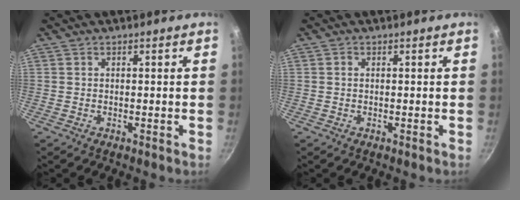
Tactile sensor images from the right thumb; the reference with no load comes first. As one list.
[{"total": 0.6, "force": [0.1, 0.5, 0.4], "torque": [-0.005, 0.004, 0.000]}]